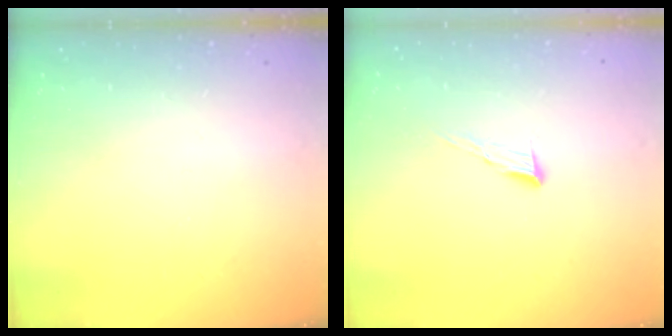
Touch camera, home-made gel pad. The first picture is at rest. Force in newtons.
{"total": 7.3, "press": 7.2, "slide": 1.2}